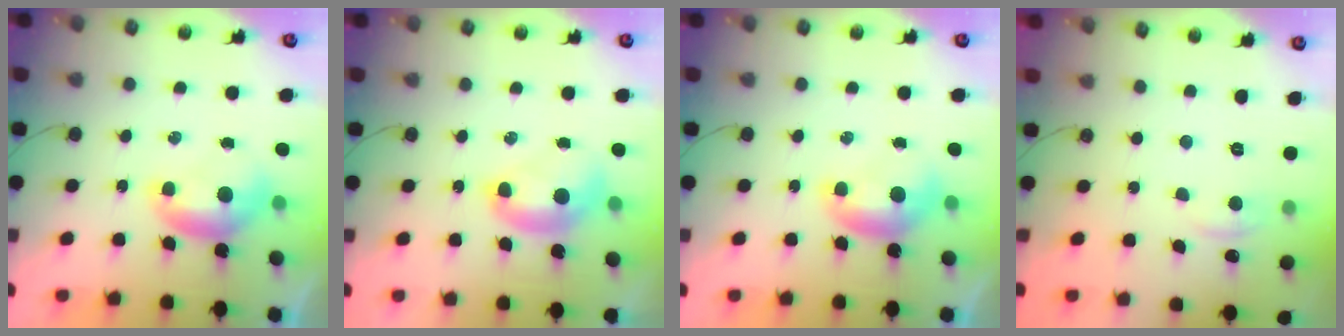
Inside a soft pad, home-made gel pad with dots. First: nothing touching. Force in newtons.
{"total": 2.7, "press": 2.7, "slide": 0.1}
{"total": 0.0}
{"total": 1.2, "press": 1.0, "slide": 0.6}